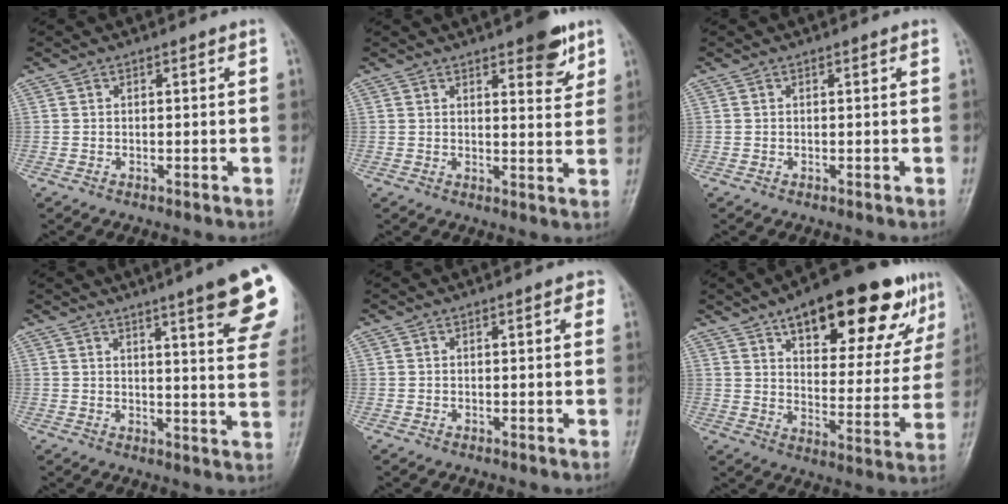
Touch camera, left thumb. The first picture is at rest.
{"total": 7.0, "force": [4.3, 2.6, 4.9], "torque": [-0.042, -0.023, 0.052]}
{"total": 0.0}
{"total": 16.6, "force": [9.7, 2.1, 13.3], "torque": [-0.152, -0.035, 0.109]}
{"total": 1.5, "force": [0.5, 0.7, 1.3], "torque": [-0.011, 0.003, 0.002]}
{"total": 24.4, "force": [14.0, 9.7, 17.4], "torque": [-0.199, -0.028, 0.204]}